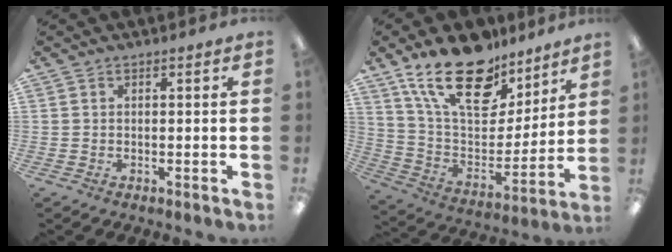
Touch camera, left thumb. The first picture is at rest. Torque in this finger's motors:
{"motor_torque": [1.68, 0.82, 1.63, -1.15, 0.44]}